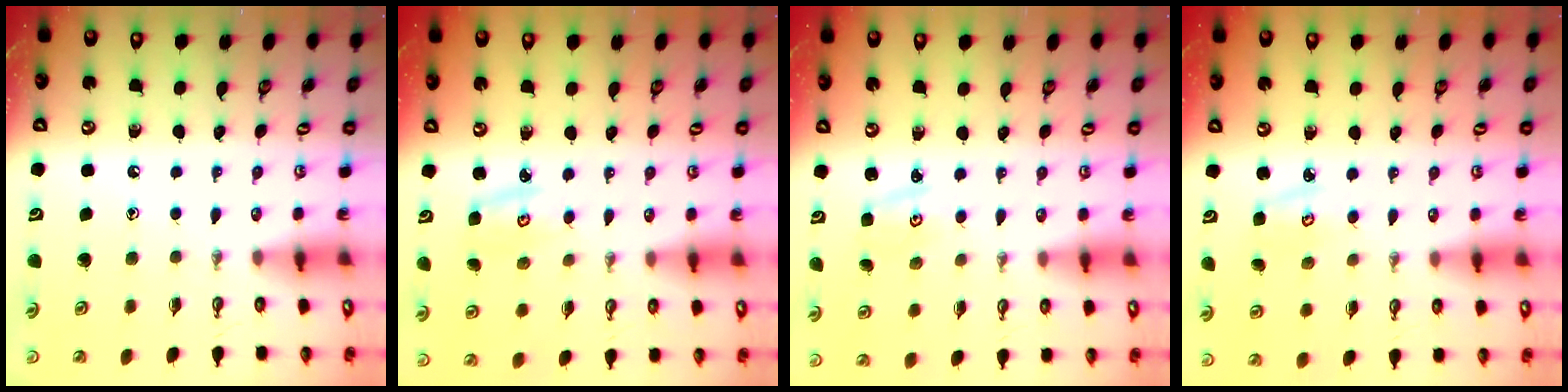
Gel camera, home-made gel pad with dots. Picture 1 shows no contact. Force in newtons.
{"total": 2.6, "press": 2.6, "slide": 0.3}
{"total": 1.0, "press": 0.9, "slide": 0.2}
{"total": 3.6, "press": 3.6, "slide": 0.5}